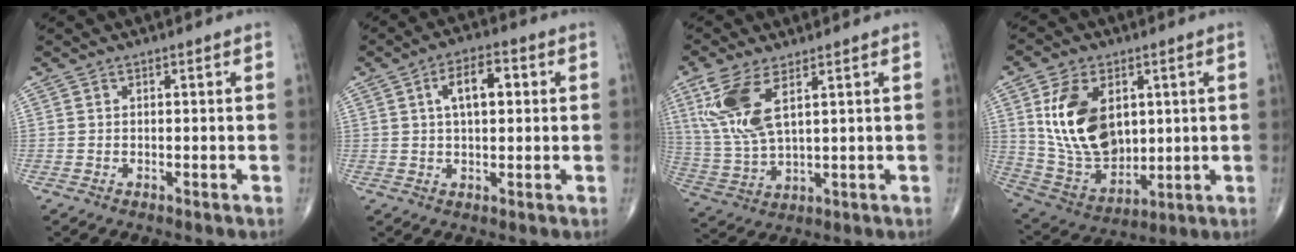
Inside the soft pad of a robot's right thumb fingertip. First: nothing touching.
{"total": 7.8, "force": [1.9, 3.8, 6.5], "torque": [-0.100, 0.011, 0.027]}
{"total": 11.6, "force": [4.8, 4.5, 9.6], "torque": [-0.221, -0.014, 0.108]}
{"total": 17.6, "force": [3.9, 11.4, 12.9], "torque": [-0.212, -0.018, 0.091]}